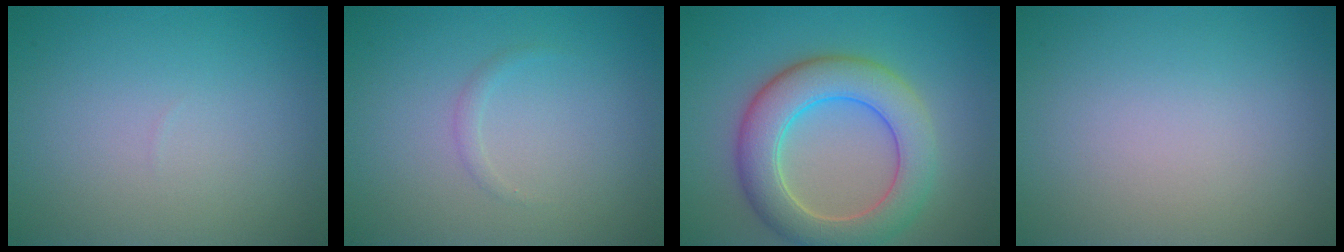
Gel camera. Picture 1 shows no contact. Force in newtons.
{"total": 0.7, "press": 0.7, "slide": 0.0}
{"total": 7.1, "press": 7.1, "slide": 0.8}
{"total": 0.0}